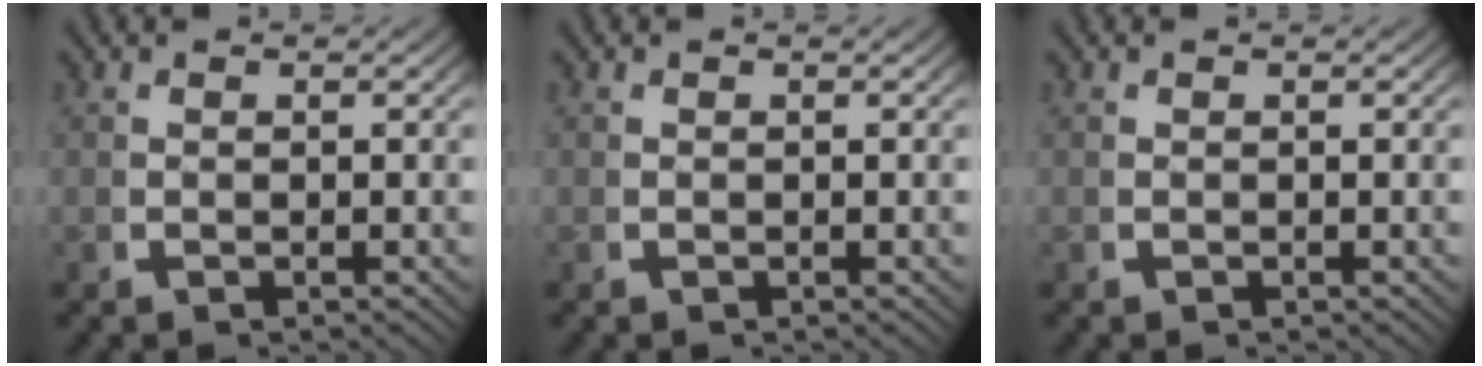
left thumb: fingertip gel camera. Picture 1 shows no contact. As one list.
[{"total": 0.0}, {"total": 0.0}]